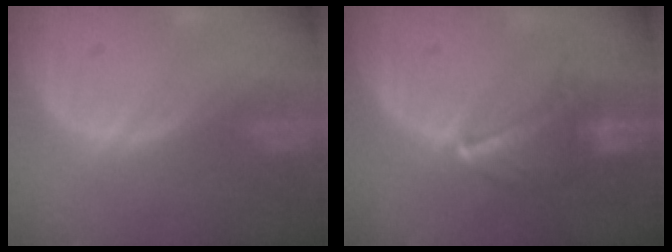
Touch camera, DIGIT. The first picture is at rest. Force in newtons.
{"total": 7.1, "press": 6.4, "slide": 3.1}